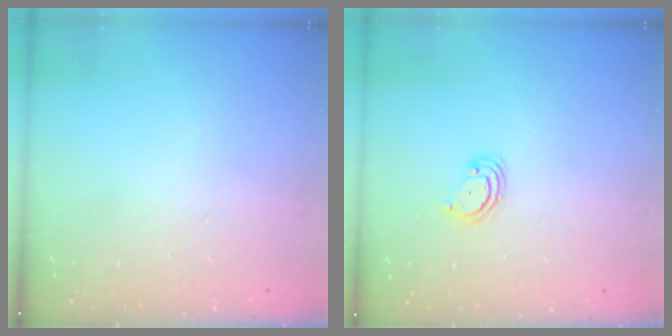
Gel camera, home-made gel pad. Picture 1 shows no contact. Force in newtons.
{"total": 2.9, "press": 2.9, "slide": 0.3}